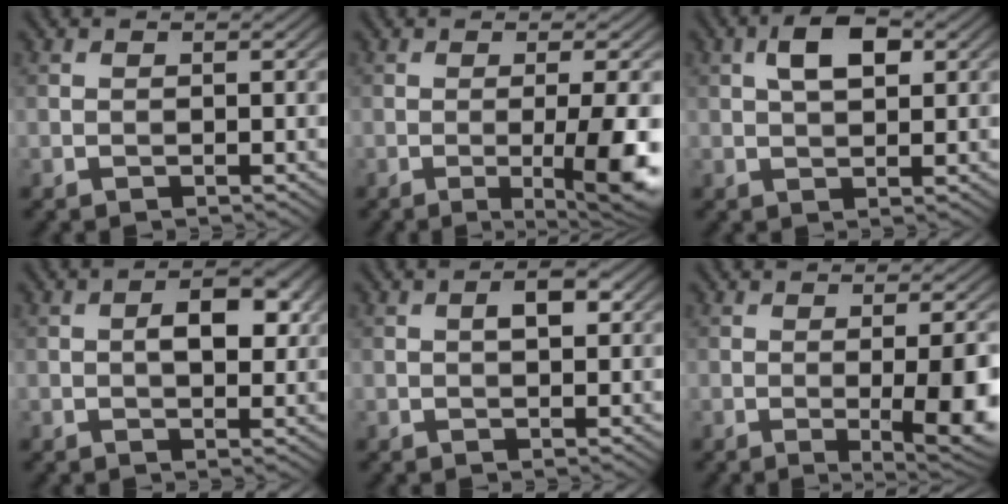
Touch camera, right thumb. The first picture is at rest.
{"total": 7.6, "force": [-1.7, 1.1, 7.3], "torque": [-0.111, -0.002, -0.025]}
{"total": 4.9, "force": [1.6, 2.4, 4.0], "torque": [-0.078, 0.008, 0.024]}
{"total": 4.8, "force": [0.7, 2.5, 4.1], "torque": [-0.063, 0.001, 0.008]}
{"total": 2.7, "force": [0.6, 1.2, 2.3], "torque": [-0.033, 0.003, 0.007]}
{"total": 7.8, "force": [-1.2, 1.8, 7.5], "torque": [-0.105, -0.008, -0.008]}